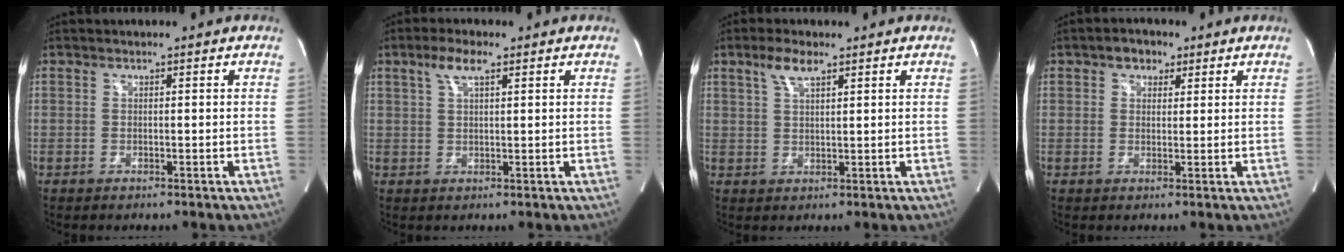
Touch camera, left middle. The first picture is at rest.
{"total": 4.0, "force": [2.3, 1.0, 3.2], "torque": [-0.070, 0.011, 0.046]}
{"total": 4.0, "force": [2.5, 1.0, 2.9], "torque": [-0.065, 0.008, 0.052]}
{"total": 2.7, "force": [1.4, 1.9, 1.3], "torque": [-0.024, 0.012, 0.022]}